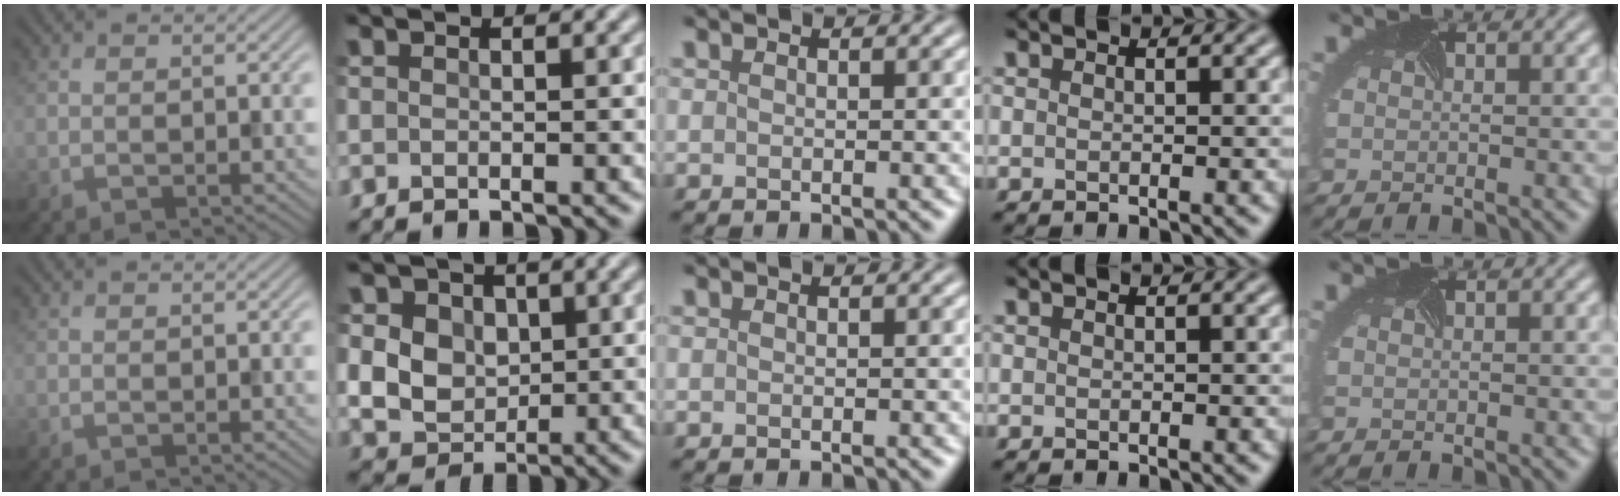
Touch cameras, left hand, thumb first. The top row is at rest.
{"index": {"total": 7.4, "force": [2.0, 6.1, 3.7], "torque": [-0.077, 0.024, 0.026]}}